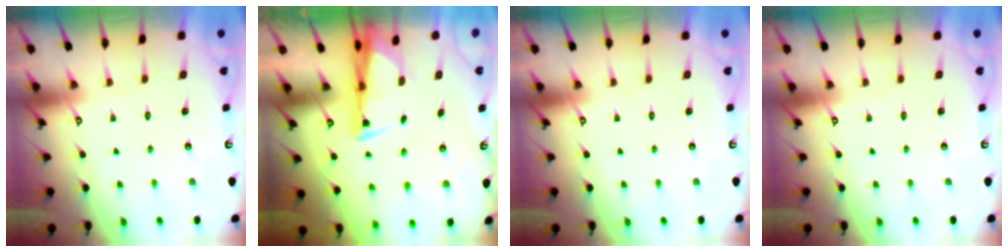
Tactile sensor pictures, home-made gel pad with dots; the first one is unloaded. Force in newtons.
{"total": 3.0, "press": 2.9, "slide": 0.9}
{"total": 0.0}
{"total": 0.0}